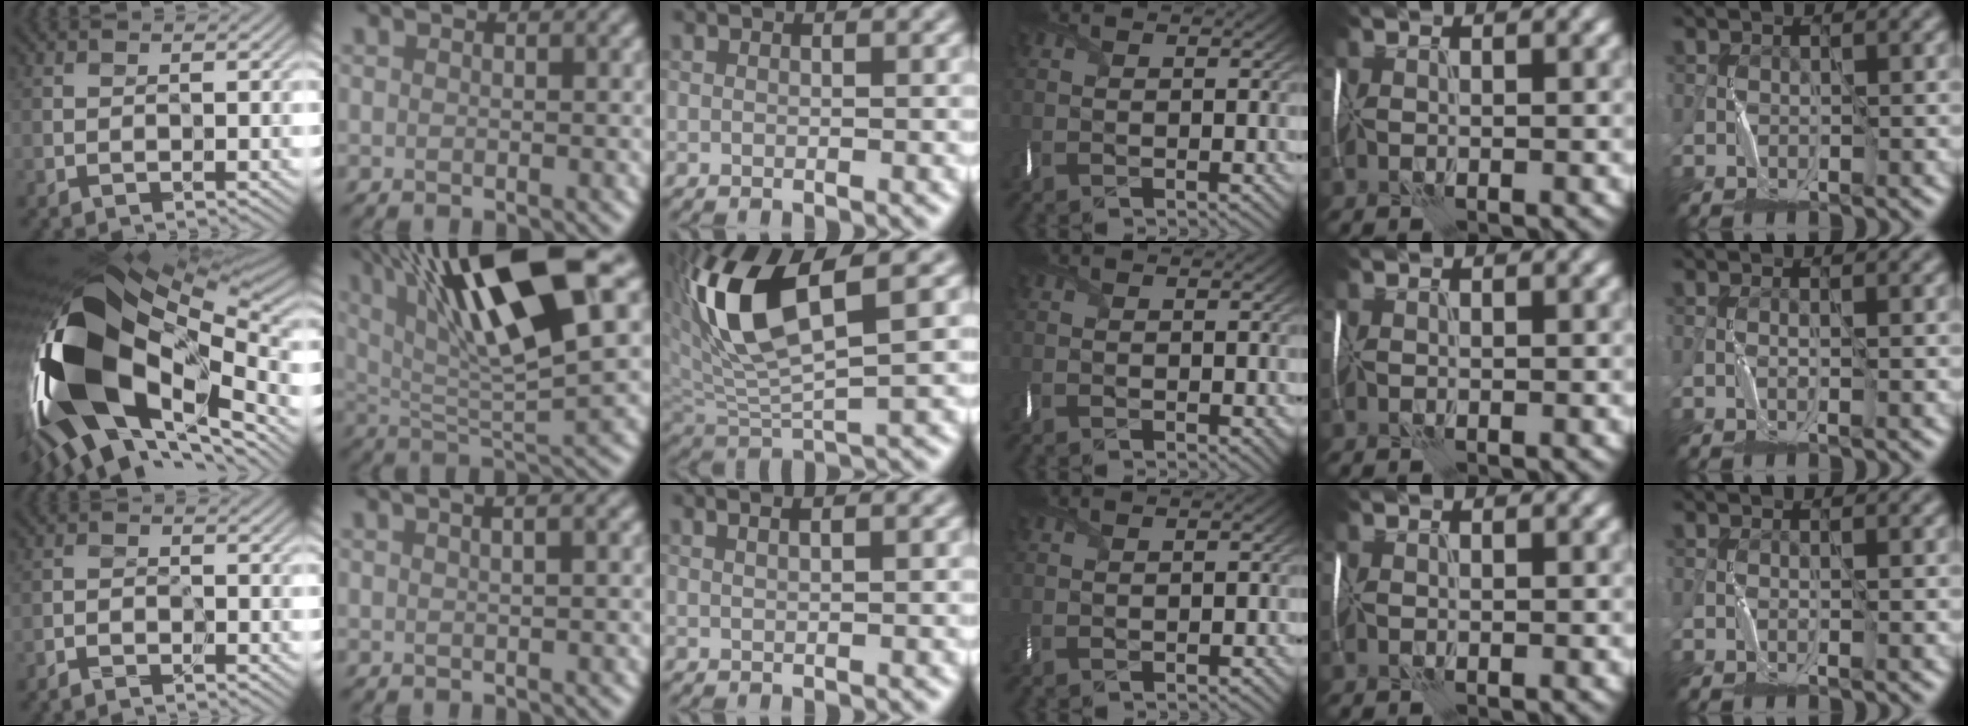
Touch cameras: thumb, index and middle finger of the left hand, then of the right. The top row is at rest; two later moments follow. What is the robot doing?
{"motion": "wrap", "object": "thread"}